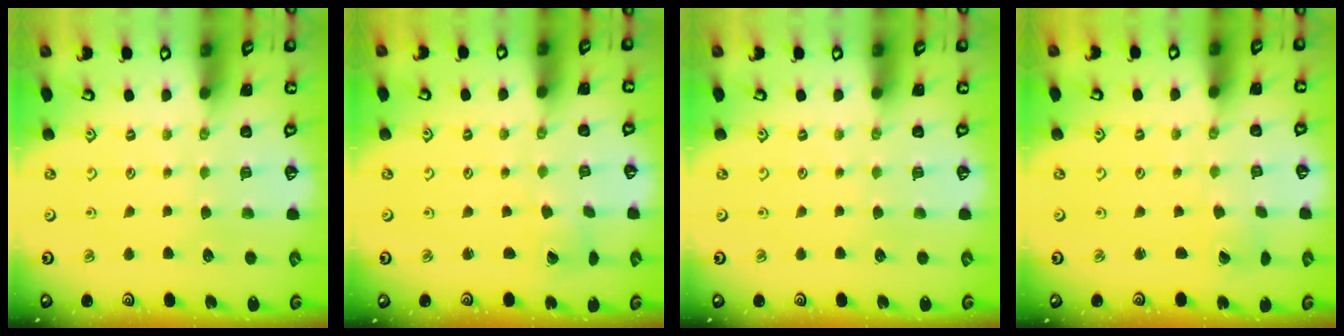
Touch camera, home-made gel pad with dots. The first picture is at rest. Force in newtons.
{"total": 2.6, "press": 2.6, "slide": 0.1}
{"total": 0.0}
{"total": 1.3, "press": 1.2, "slide": 0.4}